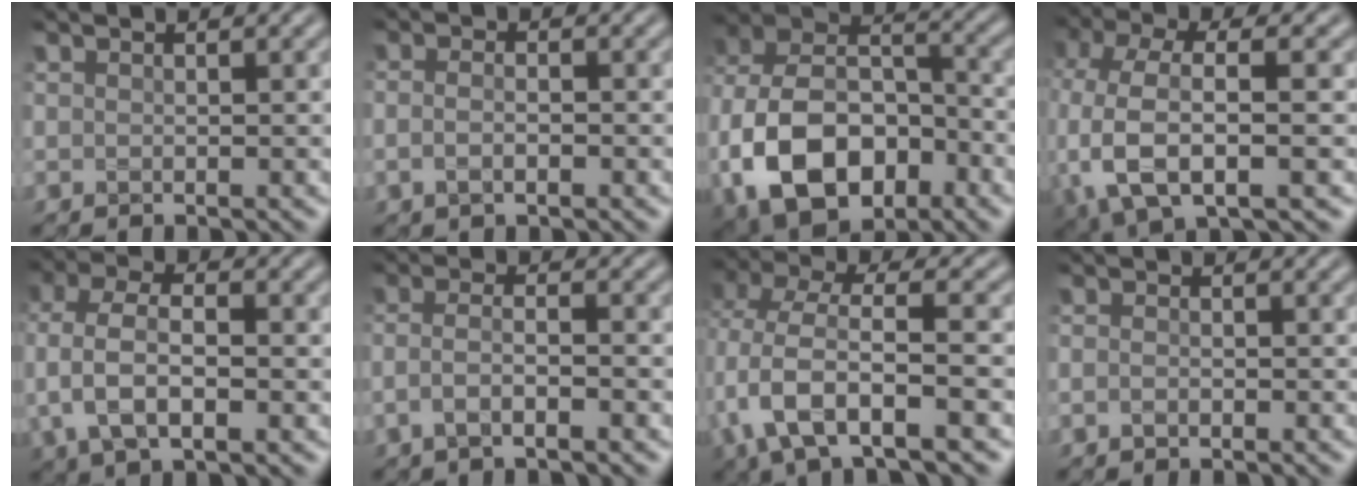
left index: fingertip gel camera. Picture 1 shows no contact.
{"total": 2.1, "force": [-0.6, 0.9, 1.8], "torque": [-0.030, -0.003, -0.015]}
{"total": 14.6, "force": [-4.9, 9.6, 9.9], "torque": [-0.217, -0.015, -0.091]}
{"total": 8.9, "force": [-1.5, 4.4, 7.6], "torque": [-0.168, -0.008, -0.031]}
{"total": 6.2, "force": [-0.7, 3.4, 5.1], "torque": [-0.108, 0.007, -0.019]}
{"total": 3.0, "force": [-1.3, 0.9, 2.6], "torque": [-0.050, 0.002, -0.034]}
{"total": 7.5, "force": [-1.9, 3.1, 6.5], "torque": [-0.136, 0.002, -0.043]}
{"total": 1.0, "force": [-0.5, 0.5, 0.7], "torque": [-0.013, 0.000, -0.011]}